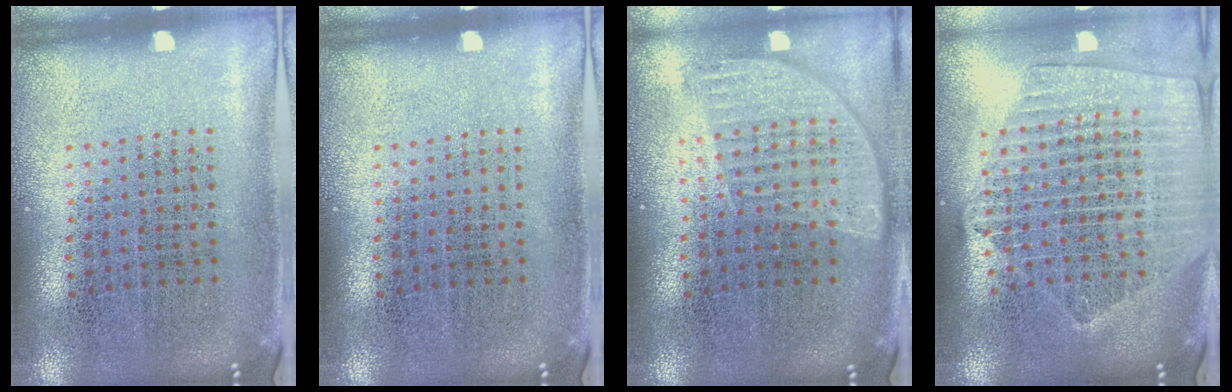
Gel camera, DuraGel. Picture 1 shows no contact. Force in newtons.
{"total": 0.0}
{"total": 0.9, "press": 0.9, "slide": 0.2}
{"total": 2.3, "press": 2.1, "slide": 1.1}